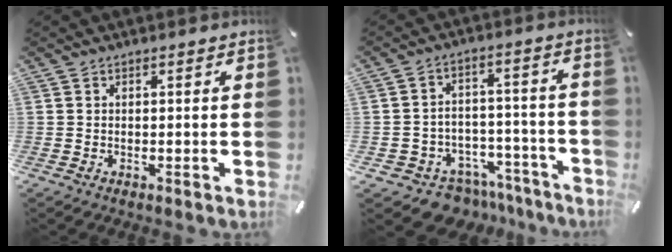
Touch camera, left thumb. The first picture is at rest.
{"total": 7.6, "force": [-5.2, 5.5, 1.2], "torque": [-0.015, 0.031, -0.086]}